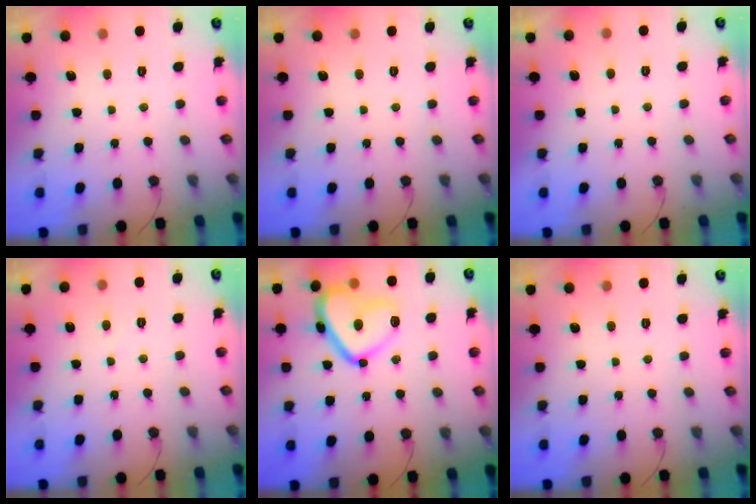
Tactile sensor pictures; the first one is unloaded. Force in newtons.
{"total": 0.0}
{"total": 0.8, "press": 0.7, "slide": 0.4}
{"total": 1.1, "press": 1.0, "slide": 0.4}
{"total": 16.3, "press": 16.2, "slide": 1.3}
{"total": 0.0}